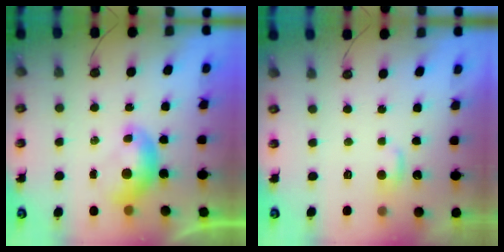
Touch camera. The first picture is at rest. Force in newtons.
{"total": 2.0, "press": 2.0, "slide": 0.3}